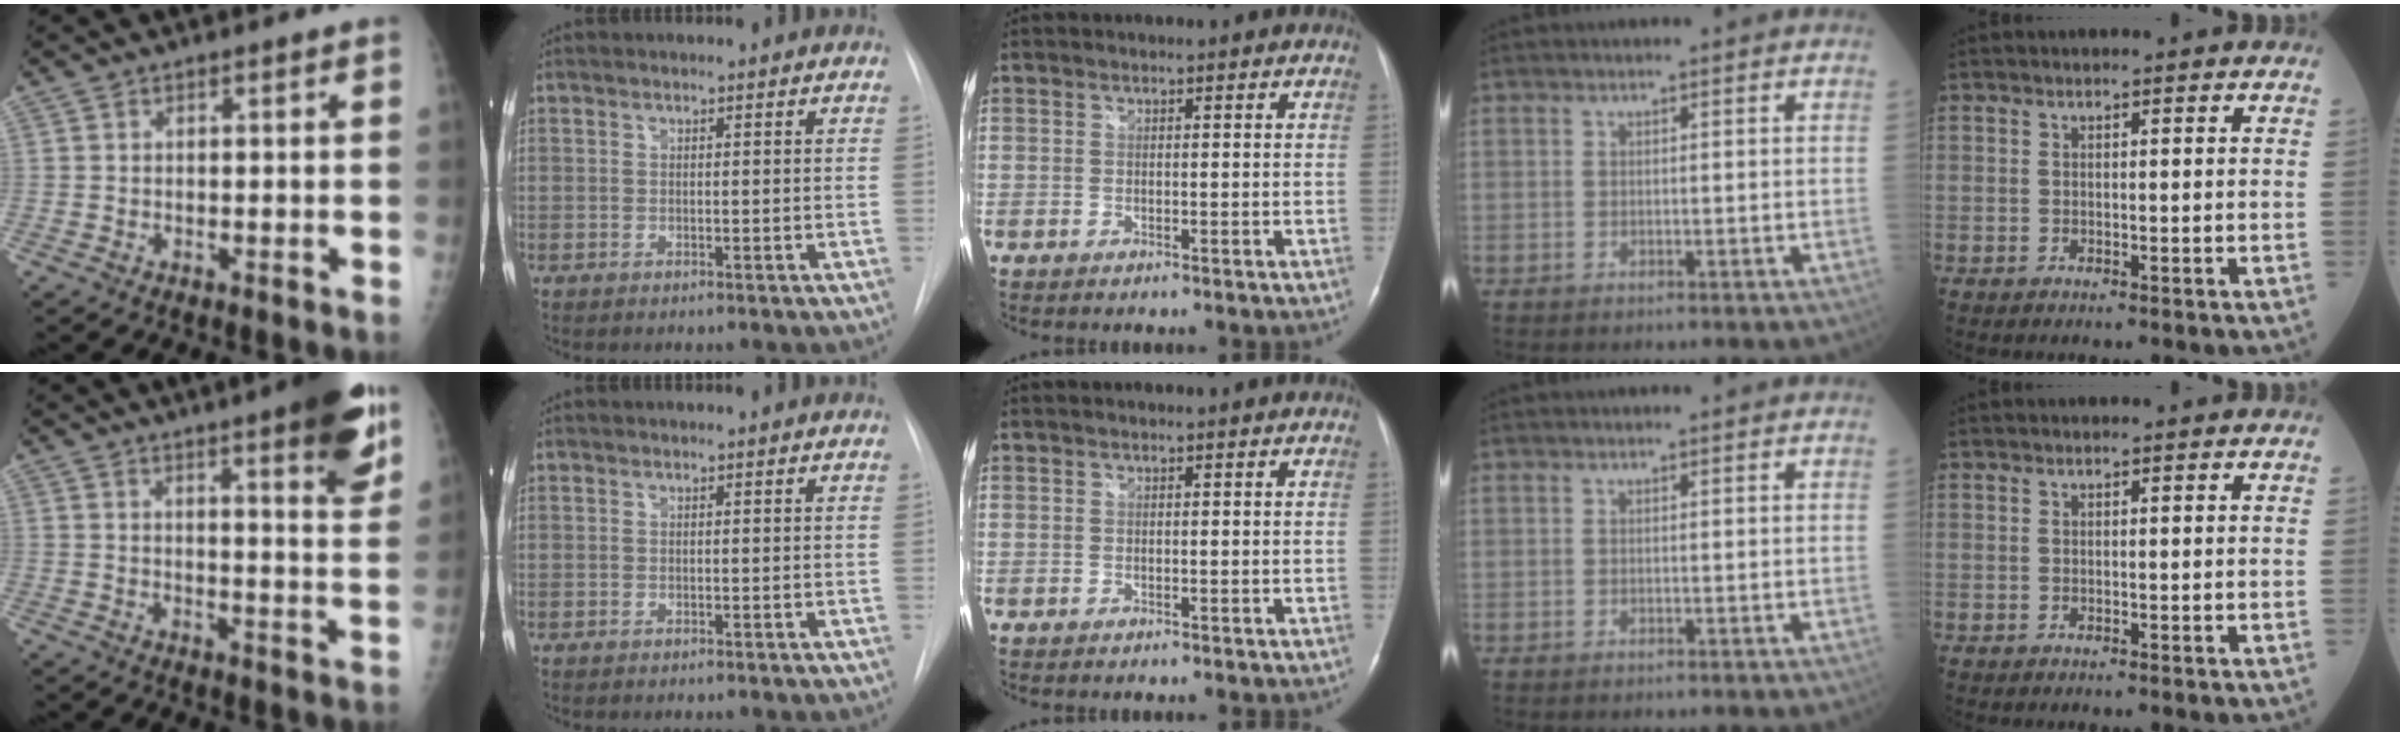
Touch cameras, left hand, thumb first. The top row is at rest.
{"thumb": {"total": 13.9, "force": [8.1, 2.5, 11.0], "torque": [-0.123, -0.038, 0.101]}}